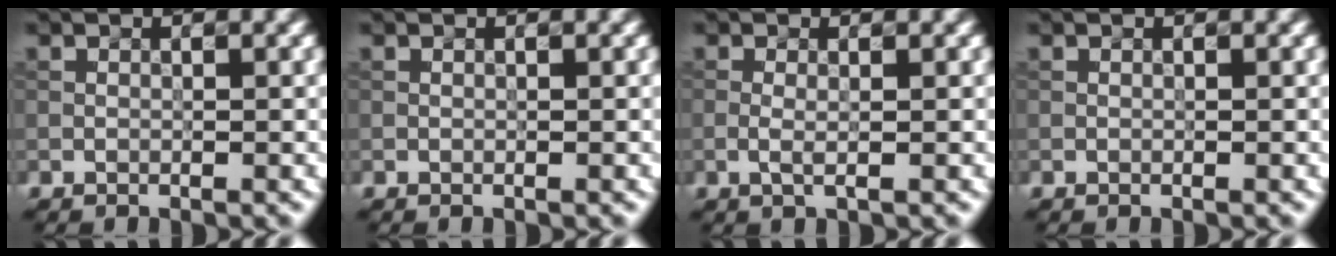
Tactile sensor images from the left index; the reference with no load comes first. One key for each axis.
{"total": 0.0}
{"total": 0.8, "fx": -0.2, "fy": 0.1, "fz": 0.8, "tx": -0.024, "ty": 0.002, "tz": 0.001}
{"total": 0.0}